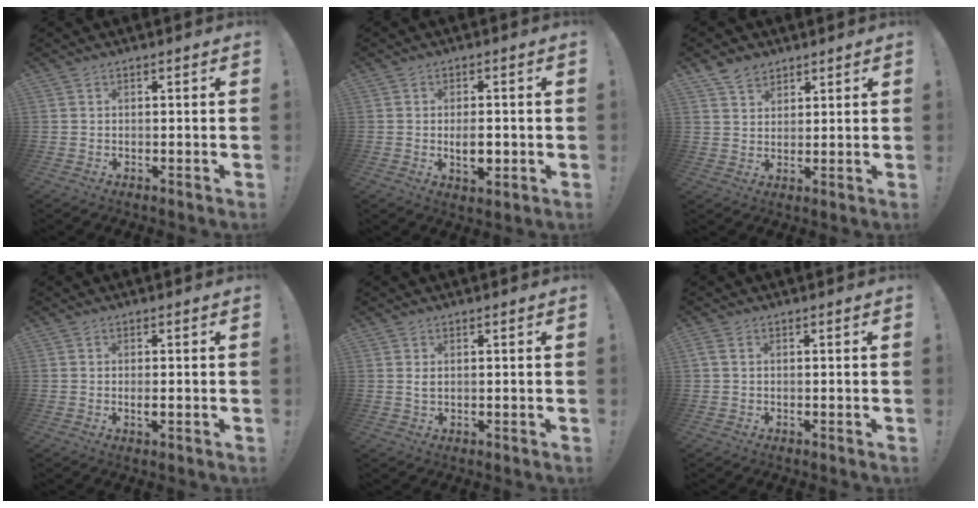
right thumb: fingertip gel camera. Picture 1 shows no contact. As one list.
[{"total": 5.8, "force": [-0.9, 3.0, 5.0], "torque": [-0.067, 0.000, -0.017]}, {"total": 5.7, "force": [4.2, 3.7, 1.3], "torque": [-0.024, -0.018, 0.080]}, {"total": 1.6, "force": [-0.1, 0.3, 1.6], "torque": [-0.021, -0.005, -0.003]}, {"total": 1.4, "force": [0.5, 0.8, 1.0], "torque": [-0.021, 0.002, 0.009]}, {"total": 1.2, "force": [0.3, 0.8, 0.9], "torque": [-0.020, 0.004, 0.006]}]